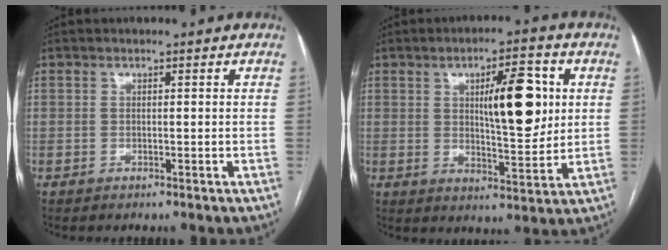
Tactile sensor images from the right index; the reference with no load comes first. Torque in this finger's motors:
{"motor_torque": [0.44, 0.14, 0.53, 0.09]}